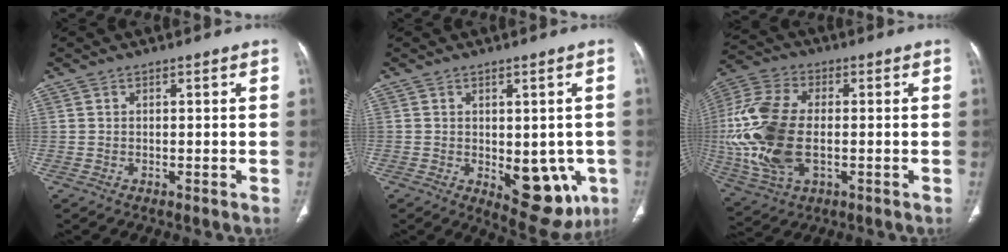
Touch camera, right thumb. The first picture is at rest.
{"total": 11.8, "force": [-3.2, 6.4, 9.3], "torque": [-0.071, -0.006, -0.025]}
{"total": 18.3, "force": [-1.3, 10.4, 14.9], "torque": [-0.339, 0.002, -0.019]}